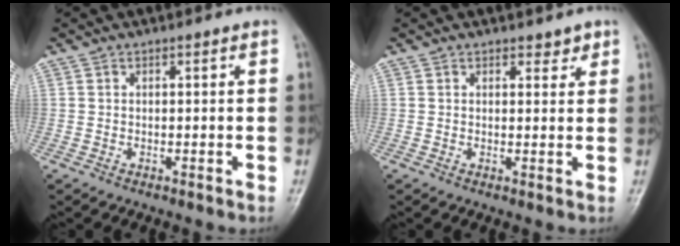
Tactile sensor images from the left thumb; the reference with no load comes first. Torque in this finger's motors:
{"motor_torque": [-0.22, 0.04, -0.12, -0.13, 0.03]}